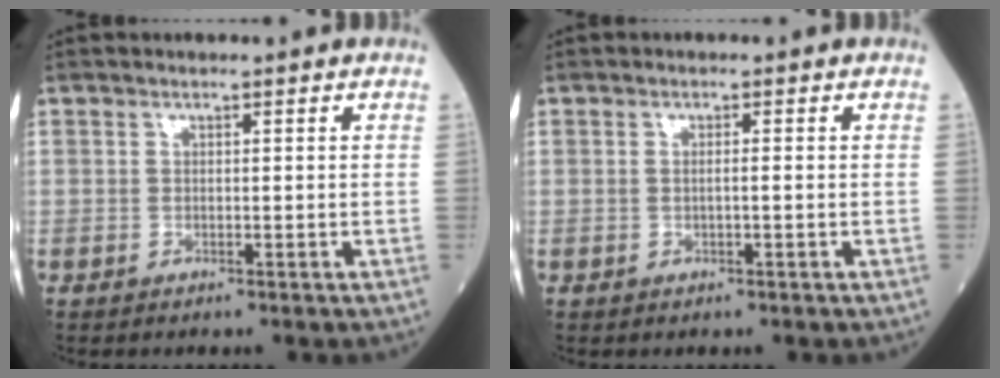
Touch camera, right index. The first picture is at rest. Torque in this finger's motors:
{"motor_torque": [0.04, 0.03, -0.03, 0.00]}